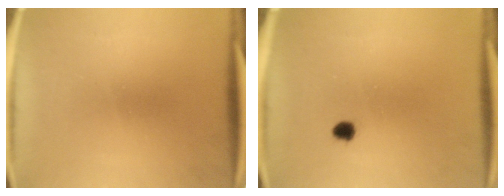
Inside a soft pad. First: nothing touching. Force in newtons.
{"total": 1.7}